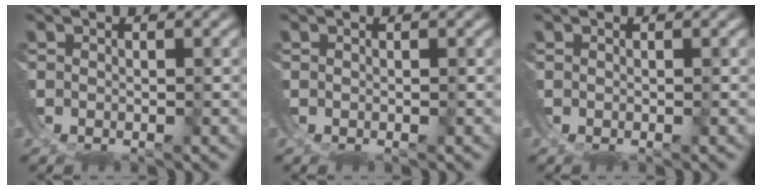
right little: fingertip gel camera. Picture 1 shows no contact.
{"total": 0.0}
{"total": 0.0}